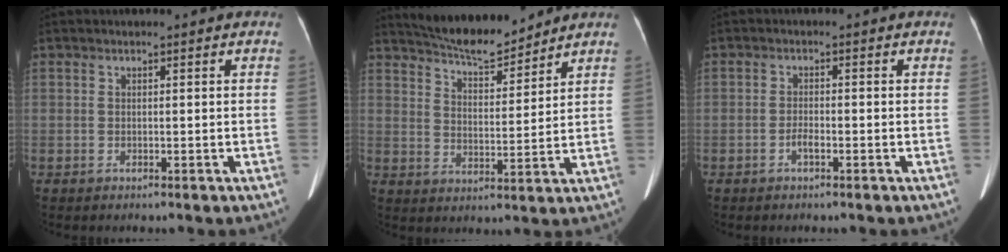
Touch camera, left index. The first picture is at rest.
{"total": 10.0, "force": [9.4, 1.2, 3.1], "torque": [-0.057, 0.005, 0.158]}
{"total": 1.5, "force": [-1.0, 0.3, 1.2], "torque": [-0.022, 0.002, -0.017]}